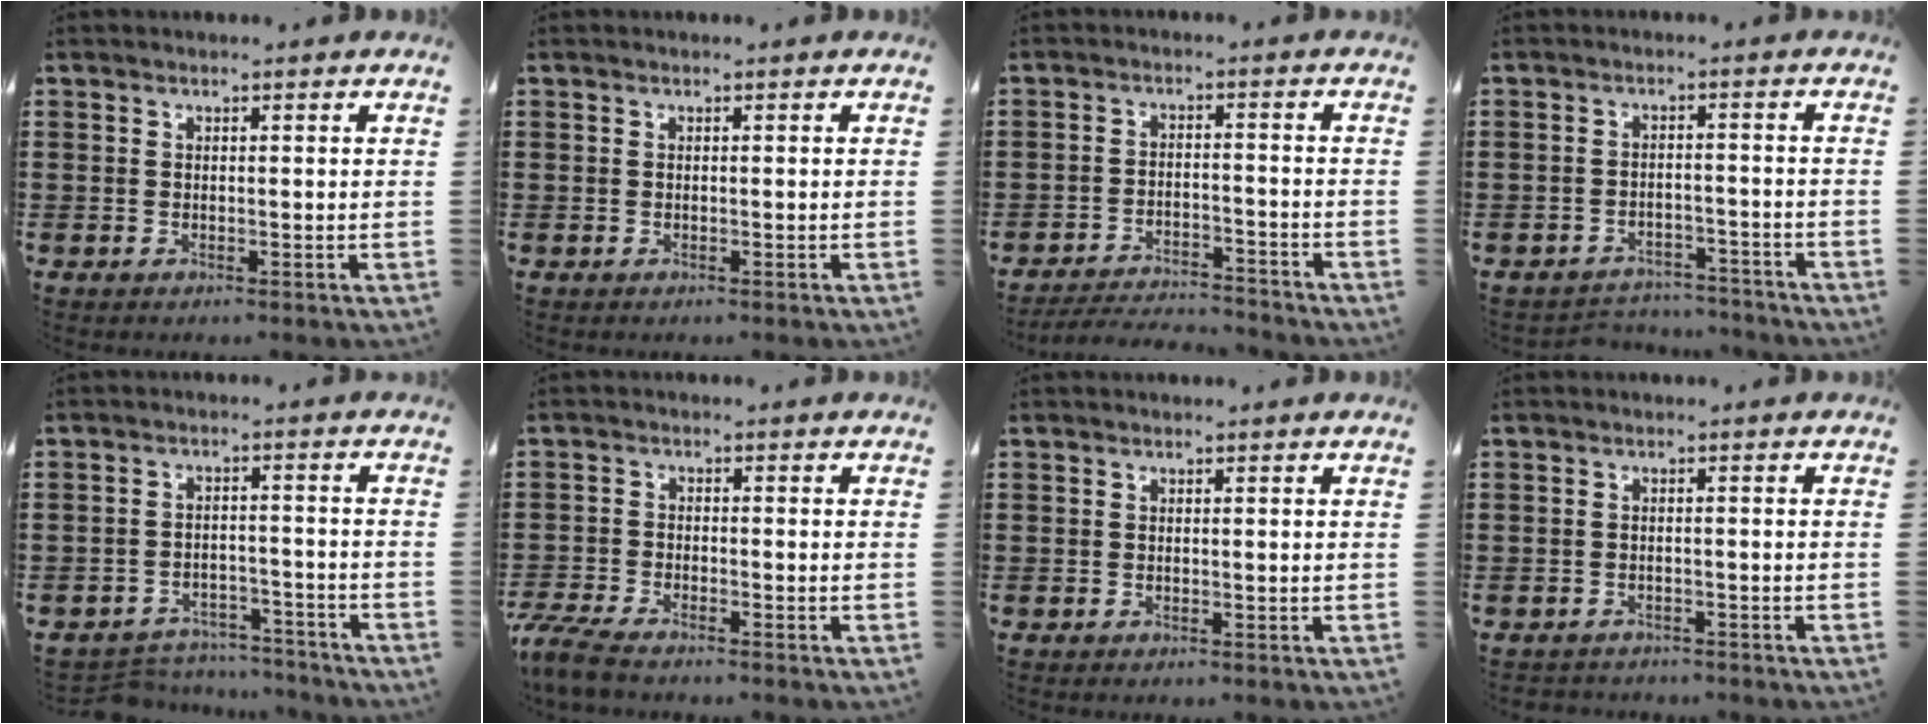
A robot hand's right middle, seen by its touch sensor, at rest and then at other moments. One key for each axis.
{"total": 0.0}
{"total": 4.0, "fx": -3.9, "fy": 0.4, "fz": 0.5, "tx": -0.012, "ty": 0.006, "tz": -0.083}
{"total": 3.3, "fx": -3.3, "fy": 0.6, "fz": -0.1, "tx": -0.007, "ty": 0.001, "tz": -0.070}
{"total": 4.4, "fx": -4.3, "fy": 0.7, "fz": 0.0, "tx": -0.006, "ty": 0.006, "tz": -0.092}
{"total": 4.2, "fx": -3.8, "fy": 0.4, "fz": 1.7, "tx": -0.056, "ty": -0.012, "tz": -0.082}
{"total": 0.0}
{"total": 1.3, "fx": -1.3, "fy": 0.3, "fz": -0.2, "tx": -0.001, "ty": 0.000, "tz": -0.030}